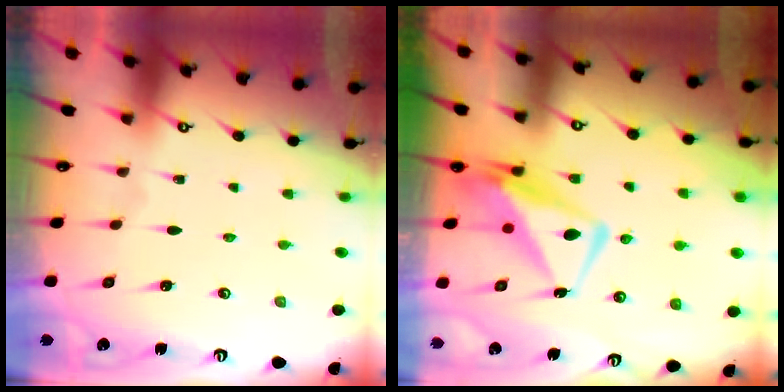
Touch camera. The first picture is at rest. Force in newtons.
{"total": 11.5, "press": 11.4, "slide": 1.2}